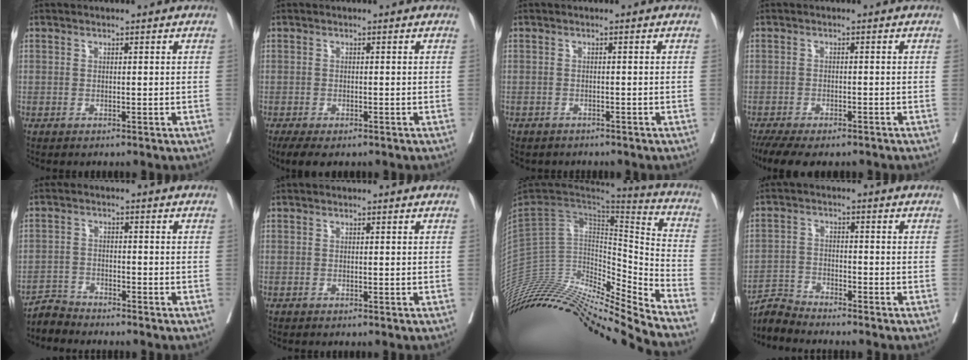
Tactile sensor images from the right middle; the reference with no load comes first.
{"total": 4.2, "force": [-3.0, 1.7, 2.4], "torque": [-0.043, -0.012, -0.047]}
{"total": 4.9, "force": [-4.0, 2.6, 1.2], "torque": [-0.026, -0.003, -0.054]}
{"total": 9.4, "force": [-7.4, 3.2, 4.8], "torque": [-0.079, -0.006, -0.111]}
{"total": 3.1, "force": [-2.9, 0.1, -1.0], "torque": [0.020, -0.013, -0.058]}
{"total": 0.0}
{"total": 29.0, "force": [-26.5, 1.2, 11.9], "torque": [-0.202, -0.020, -0.433]}
{"total": 4.0, "force": [-3.8, -0.5, -0.9], "torque": [0.014, -0.014, -0.075]}